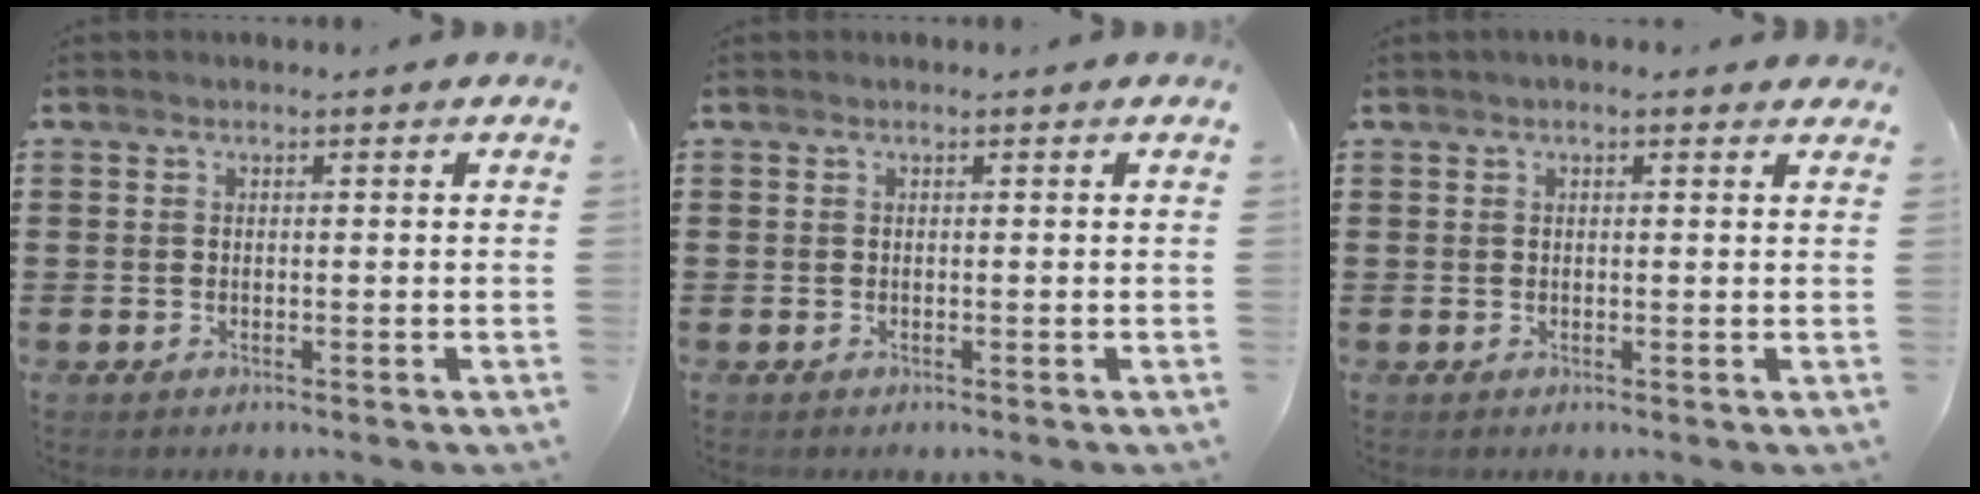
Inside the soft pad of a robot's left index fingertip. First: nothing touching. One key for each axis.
{"total": 0.0}
{"total": 1.1, "fx": 0.7, "fy": 0.3, "fz": 0.9, "tx": -0.017, "ty": 0.003, "tz": 0.011}